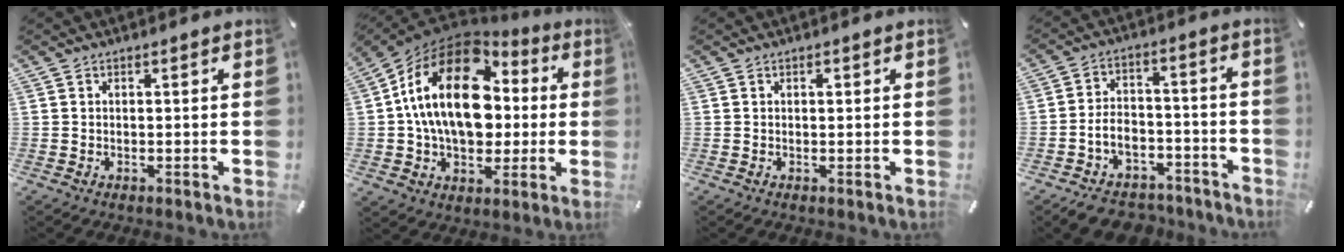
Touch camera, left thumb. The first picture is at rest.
{"total": 22.3, "force": [2.6, 15.3, 16.0], "torque": [-0.303, 0.002, 0.041]}
{"total": 0.8, "force": [0.2, 0.5, 0.5], "torque": [-0.011, 0.002, 0.002]}
{"total": 8.6, "force": [-5.0, 6.1, 3.3], "torque": [-0.058, 0.044, -0.089]}